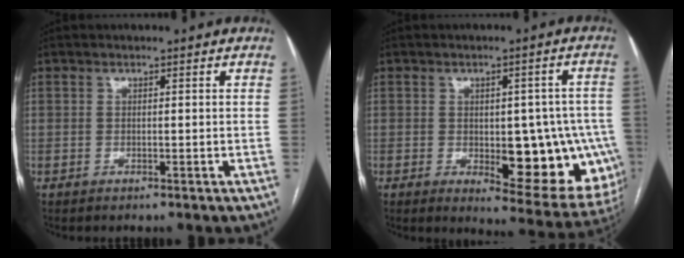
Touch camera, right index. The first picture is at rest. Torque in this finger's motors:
{"motor_torque": [1.48, 0.17, 0.31, 0.06]}